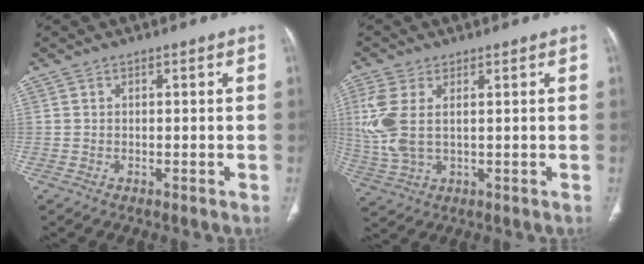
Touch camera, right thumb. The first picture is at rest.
{"total": 8.7, "force": [1.6, 4.8, 7.1], "torque": [-0.192, 0.000, 0.043]}